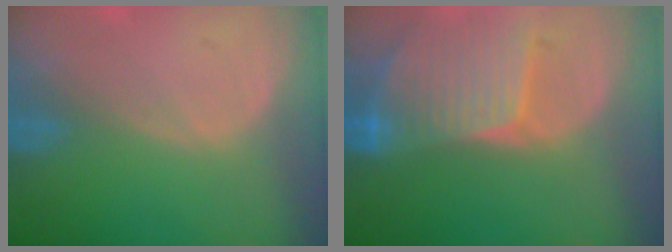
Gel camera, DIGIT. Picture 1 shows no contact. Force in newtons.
{"total": 8.8, "press": 7.8, "slide": 4.1}